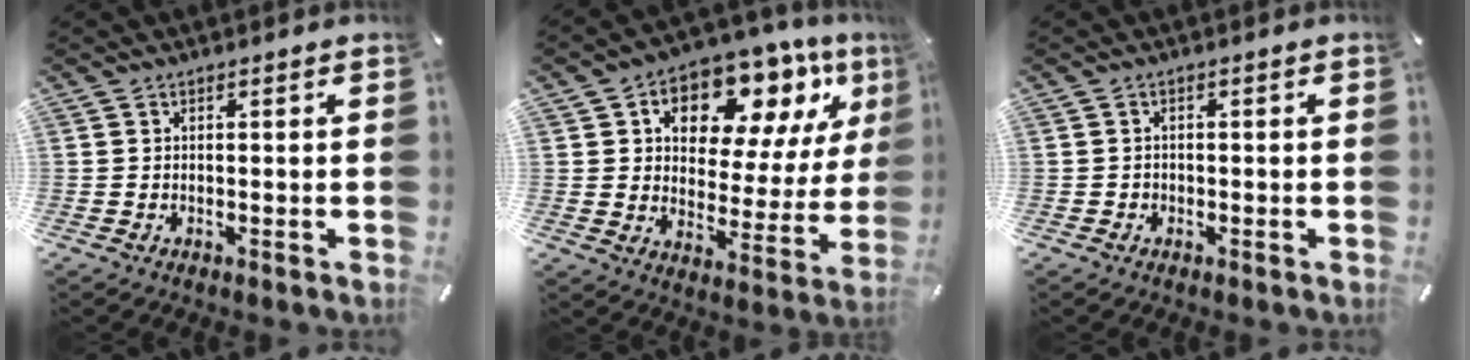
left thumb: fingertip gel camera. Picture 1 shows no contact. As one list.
[{"total": 14.3, "force": [9.1, 8.4, 7.2], "torque": [-0.116, -0.068, 0.155]}, {"total": 1.1, "force": [-0.6, 0.9, 0.2], "torque": [-0.006, 0.005, -0.015]}]